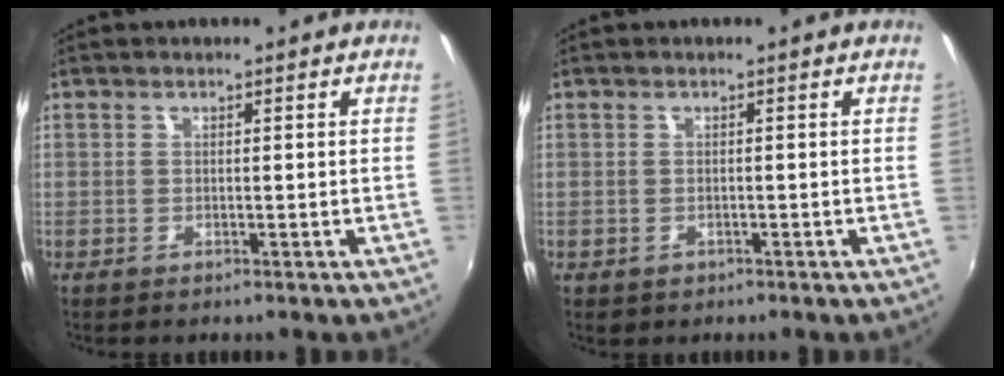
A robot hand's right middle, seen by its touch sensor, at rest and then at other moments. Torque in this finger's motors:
{"motor_torque": [0.24, -0.32, 0.03, 0.01]}